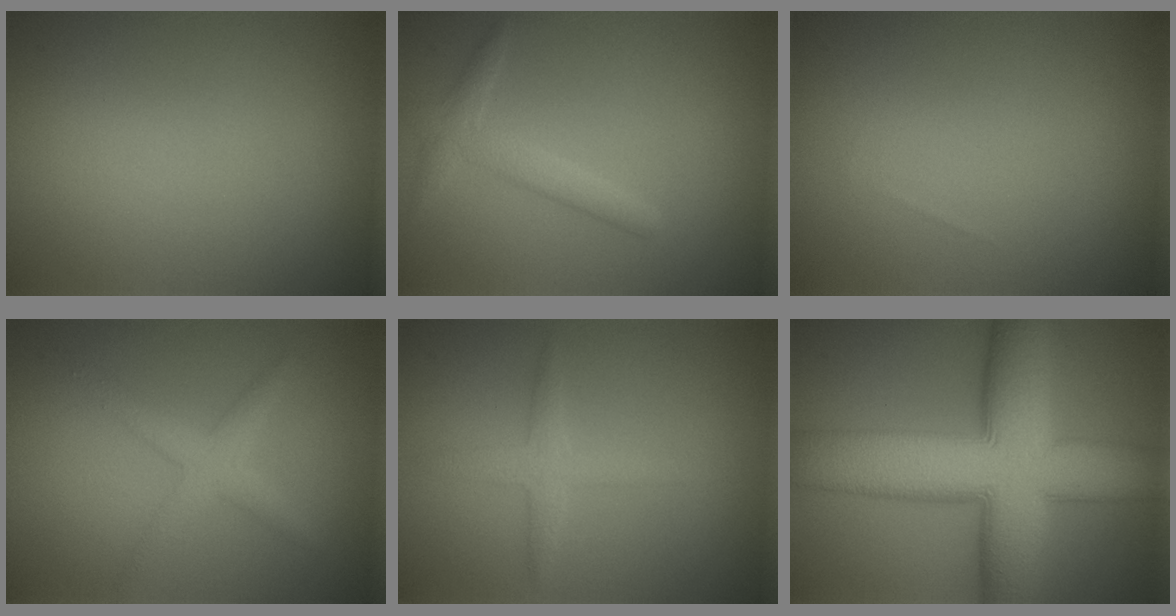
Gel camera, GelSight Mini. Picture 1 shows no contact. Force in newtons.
{"total": 2.1, "press": 2.1, "slide": 0.1}
{"total": 0.0}
{"total": 2.5, "press": 2.5, "slide": 0.1}
{"total": 2.2, "press": 2.2, "slide": 0.1}
{"total": 14.5, "press": 14.5, "slide": 0.4}